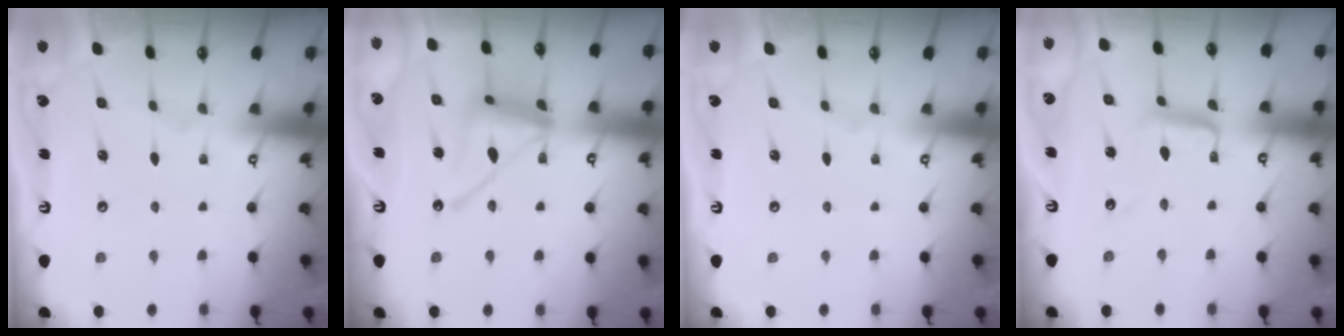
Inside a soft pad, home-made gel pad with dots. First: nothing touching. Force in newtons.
{"total": 14.3, "press": 14.2, "slide": 1.3}
{"total": 0.0}
{"total": 8.8, "press": 8.7, "slide": 0.7}